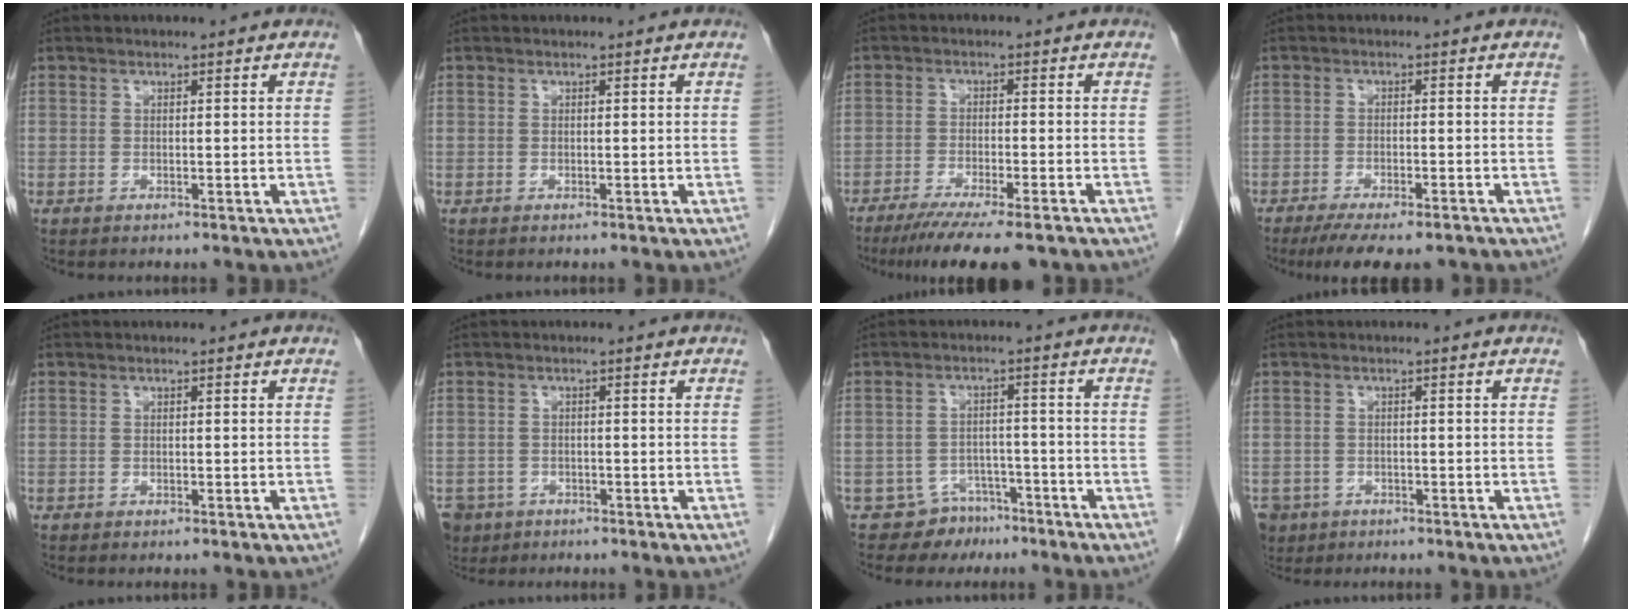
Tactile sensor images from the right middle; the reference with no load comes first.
{"total": 0.0}
{"total": 11.2, "force": [-8.8, 1.1, 6.8], "torque": [-0.092, -0.022, -0.134]}
{"total": 10.1, "force": [-8.1, 2.7, 5.5], "torque": [-0.077, -0.010, -0.117]}
{"total": 0.0}
{"total": 5.6, "force": [-3.6, 4.2, 1.0], "torque": [-0.023, 0.001, -0.057]}
{"total": 5.0, "force": [-3.8, 3.2, -0.4], "torque": [0.013, 0.011, -0.058]}
{"total": 4.8, "force": [-3.0, 3.7, 0.9], "torque": [-0.022, 0.001, -0.047]}